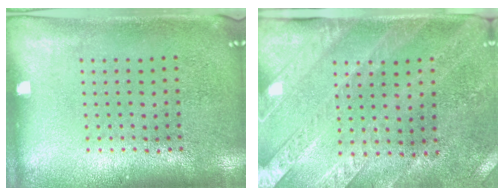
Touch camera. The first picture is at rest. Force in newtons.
{"total": 2.6, "press": 2.3, "slide": 1.3}